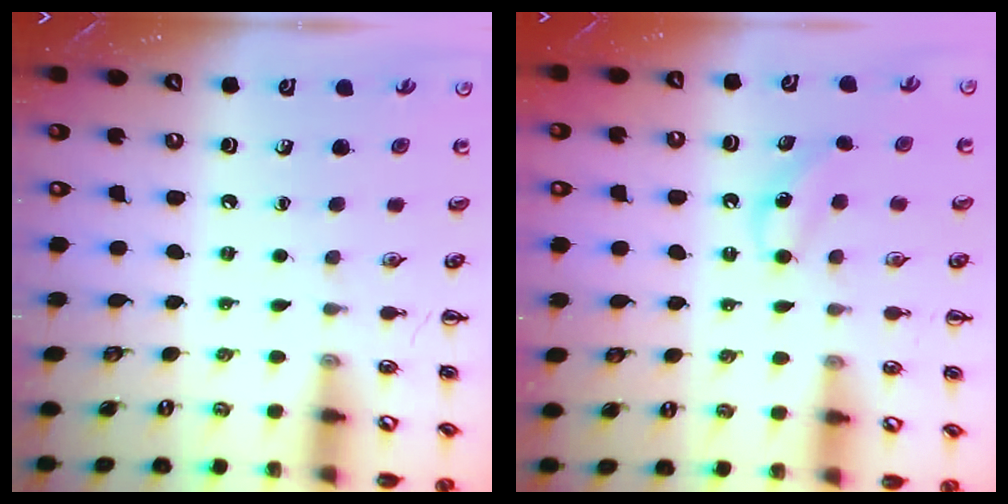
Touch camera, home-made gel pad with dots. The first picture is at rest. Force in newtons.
{"total": 4.7, "press": 4.5, "slide": 1.2}